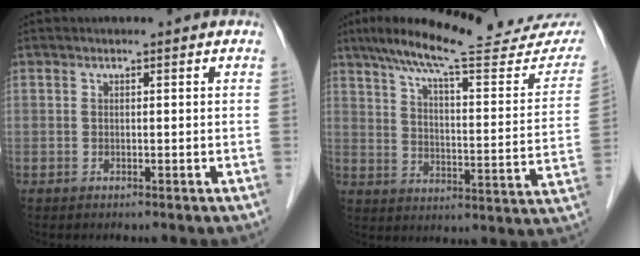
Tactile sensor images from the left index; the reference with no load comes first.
{"total": 24.5, "force": [21.3, 3.0, 11.8], "torque": [-0.178, -0.034, 0.278]}